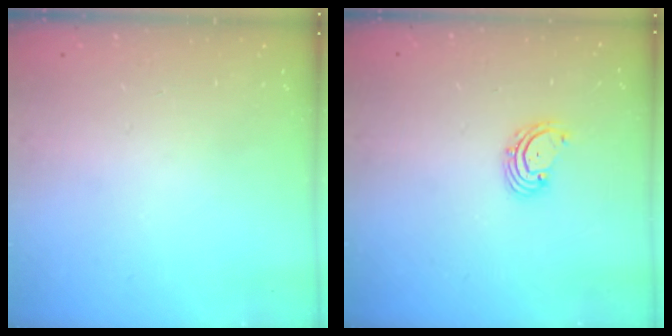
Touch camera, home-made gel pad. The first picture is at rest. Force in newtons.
{"total": 2.6, "press": 2.5, "slide": 0.6}